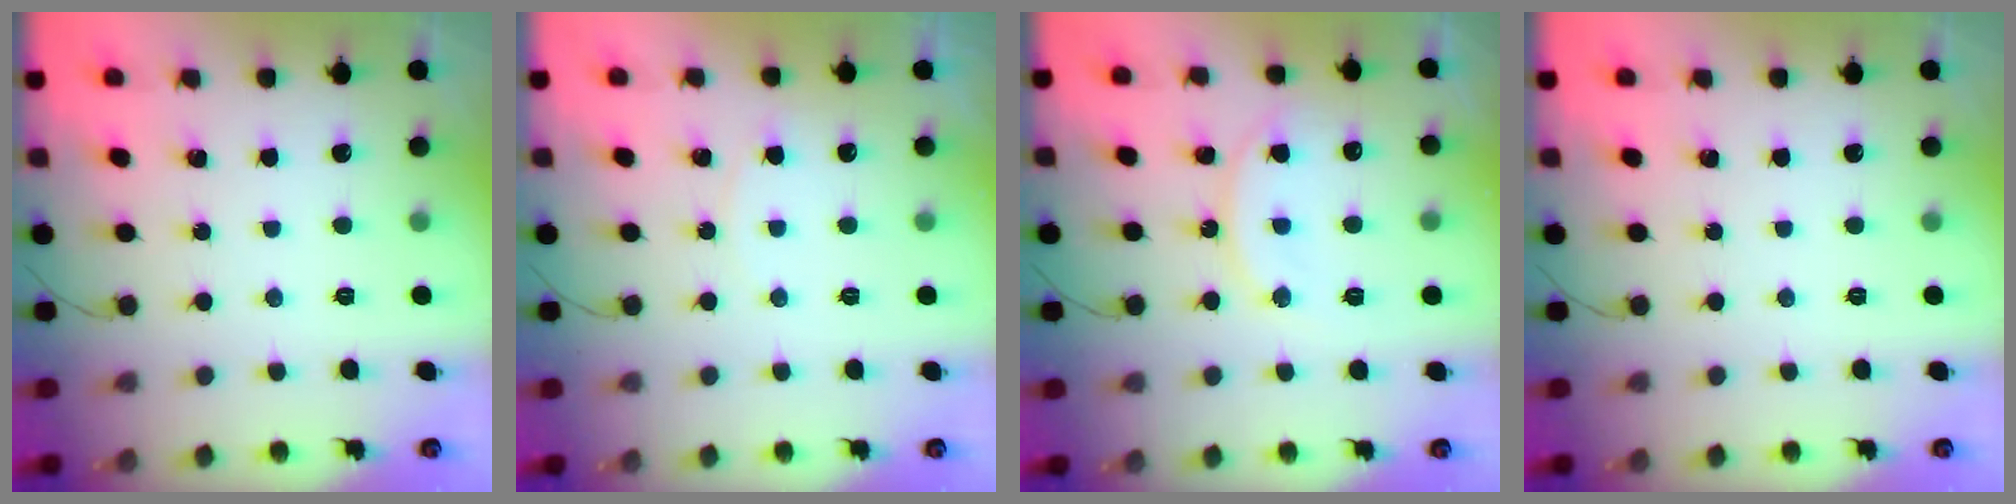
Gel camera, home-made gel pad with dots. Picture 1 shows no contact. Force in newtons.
{"total": 2.7, "press": 2.7, "slide": 0.3}
{"total": 10.5, "press": 10.5, "slide": 0.5}
{"total": 0.0}